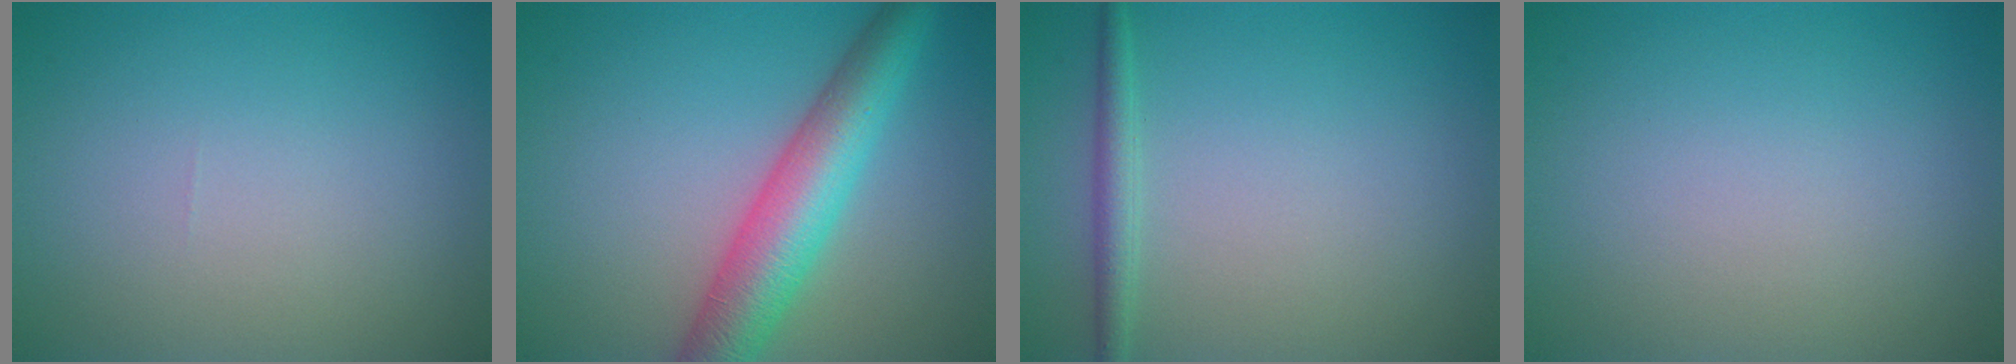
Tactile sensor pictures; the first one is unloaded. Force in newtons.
{"total": 6.8, "press": 6.8, "slide": 0.1}
{"total": 1.7, "press": 1.7, "slide": 0.0}
{"total": 0.0}